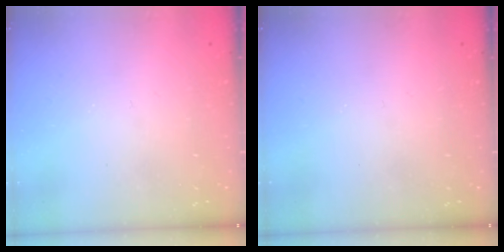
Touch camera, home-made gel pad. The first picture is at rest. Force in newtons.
{"total": 0.0}